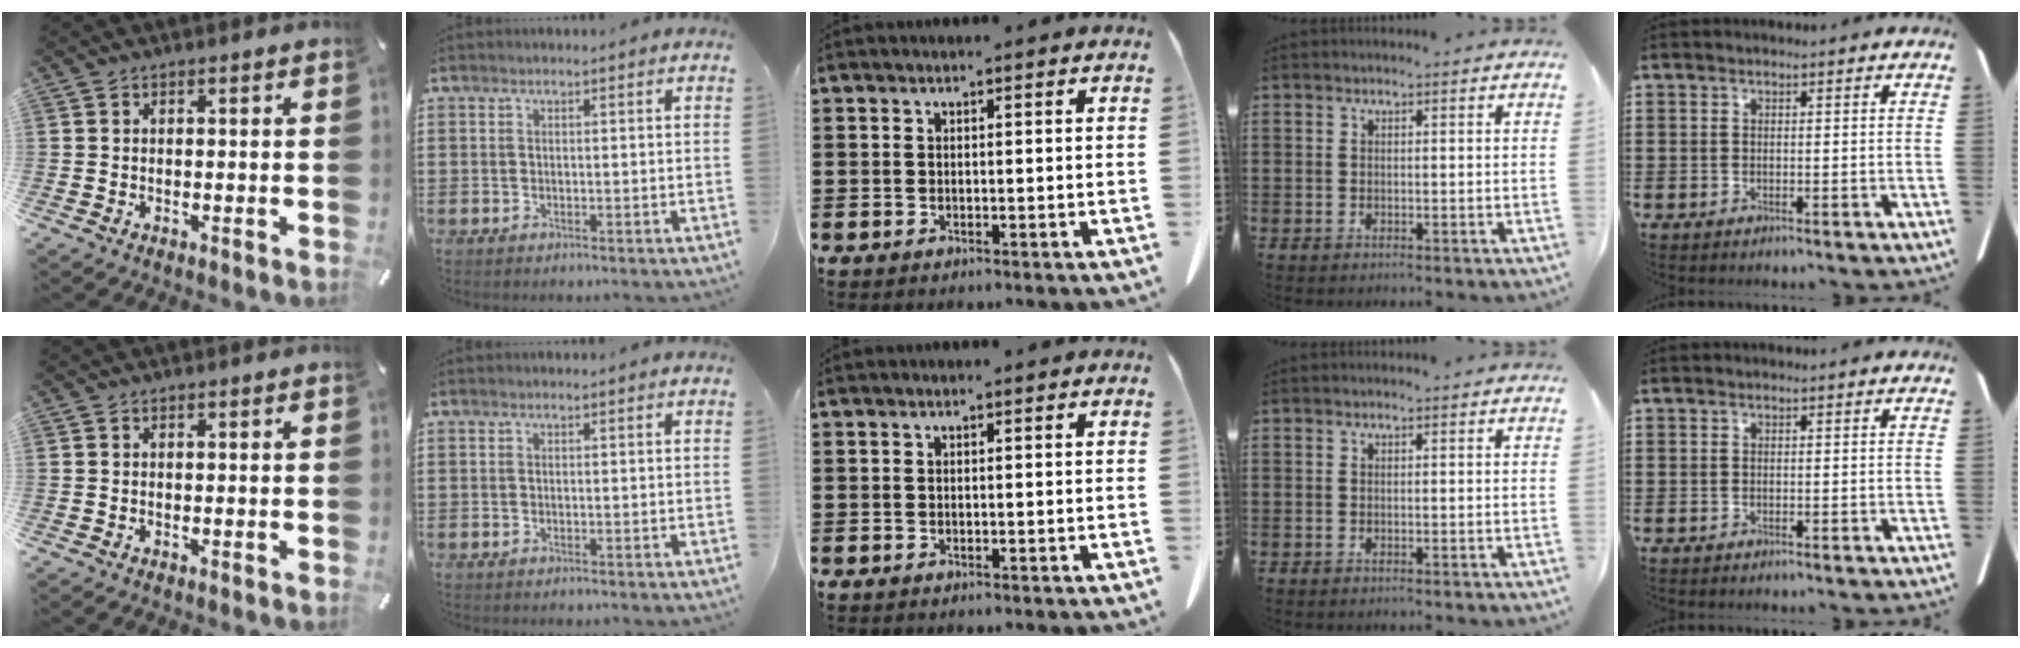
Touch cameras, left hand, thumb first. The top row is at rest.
{}